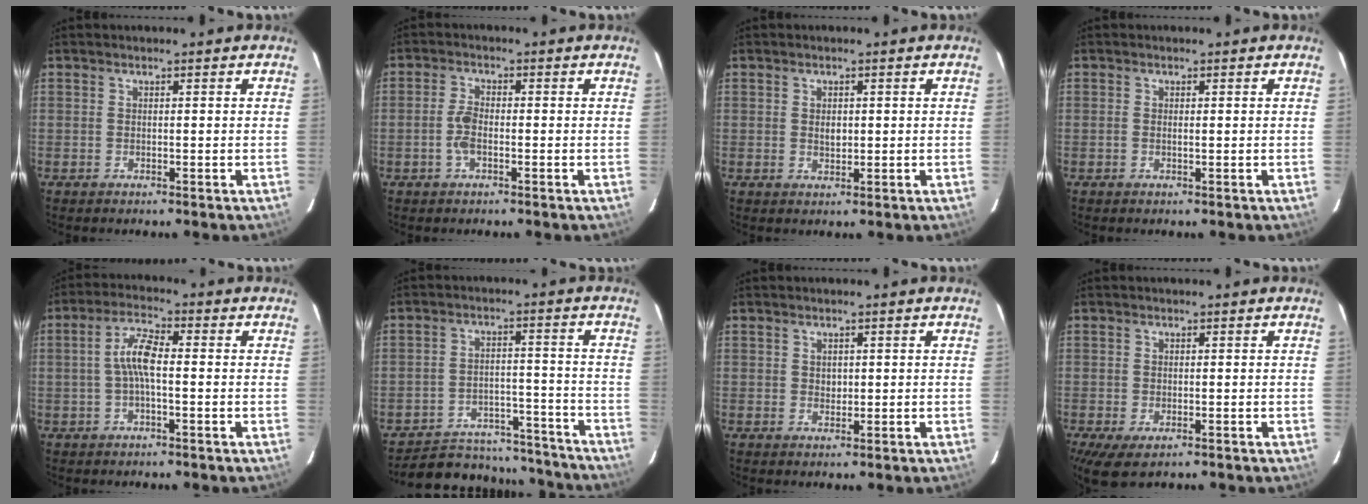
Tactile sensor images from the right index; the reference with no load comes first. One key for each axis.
{"total": 3.5, "fx": -1.1, "fy": 1.5, "fz": 2.9, "tx": -0.068, "ty": 0.003, "tz": -0.022}
{"total": 1.9, "fx": 0.2, "fy": 1.3, "fz": 1.3, "tx": -0.021, "ty": 0.001, "tz": 0.004}
{"total": 0.8, "fx": 0.0, "fy": 0.1, "fz": 0.7, "tx": -0.016, "ty": 0.001, "tz": -0.002}
{"total": 5.6, "fx": -0.5, "fy": 1.4, "fz": 5.4, "tx": -0.112, "ty": 0.015, "tz": -0.011}
{"total": 19.7, "fx": -17.7, "fy": 7.1, "fz": 5.0, "tx": -0.110, "ty": 0.035, "tz": -0.220}
{"total": 1.3, "fx": 0.4, "fy": 1.2, "fz": 0.4, "tx": -0.004, "ty": 0.003, "tz": 0.008}
{"total": 4.8, "fx": -2.4, "fy": 2.3, "fz": 3.5, "tx": -0.069, "ty": -0.023, "tz": -0.034}